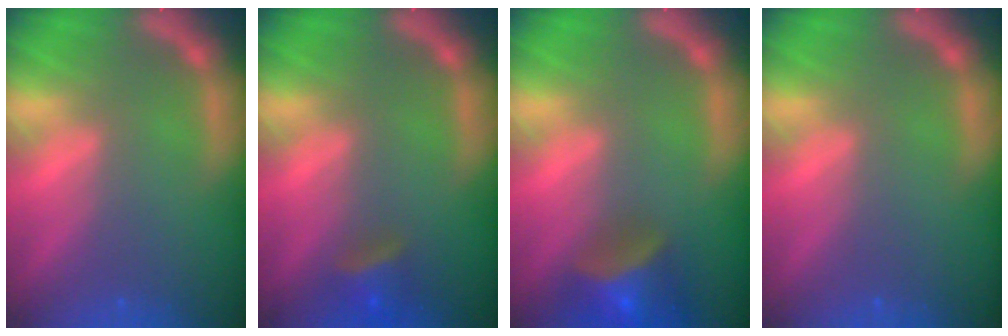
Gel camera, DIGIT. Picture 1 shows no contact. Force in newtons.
{"total": 2.9}
{"total": 5.9}
{"total": 0.0}